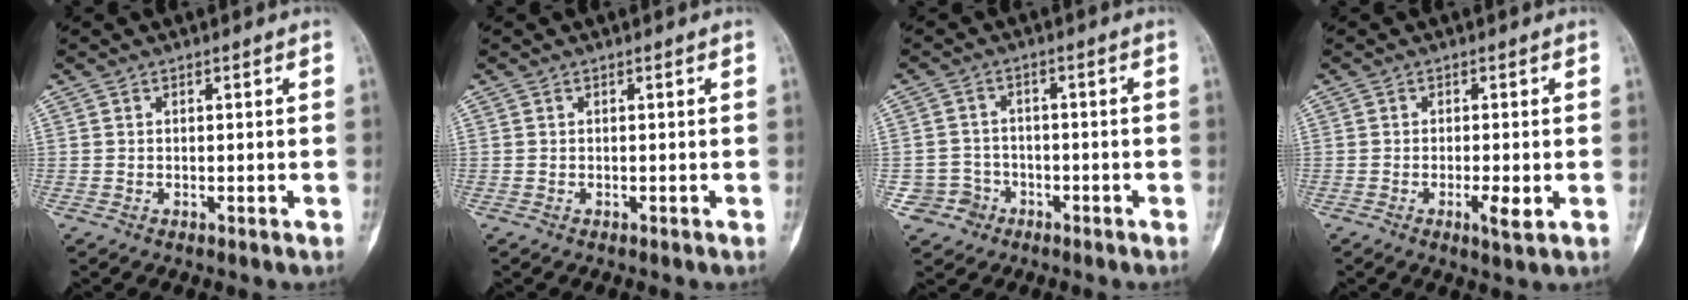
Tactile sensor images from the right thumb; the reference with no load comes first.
{"total": 0.0}
{"total": 4.6, "force": [-2.0, 4.1, -0.2], "torque": [0.032, 0.020, -0.036]}
{"total": 3.4, "force": [-0.9, 0.7, 3.2], "torque": [-0.057, -0.007, -0.016]}